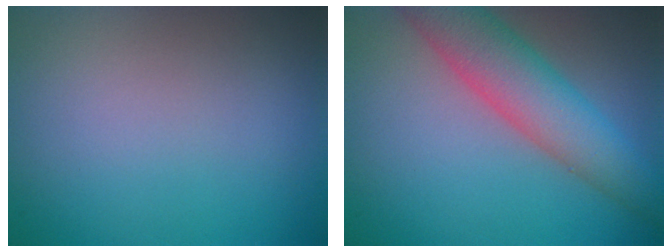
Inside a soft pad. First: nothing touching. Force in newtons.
{"total": 6.3, "press": 6.3, "slide": 0.2}